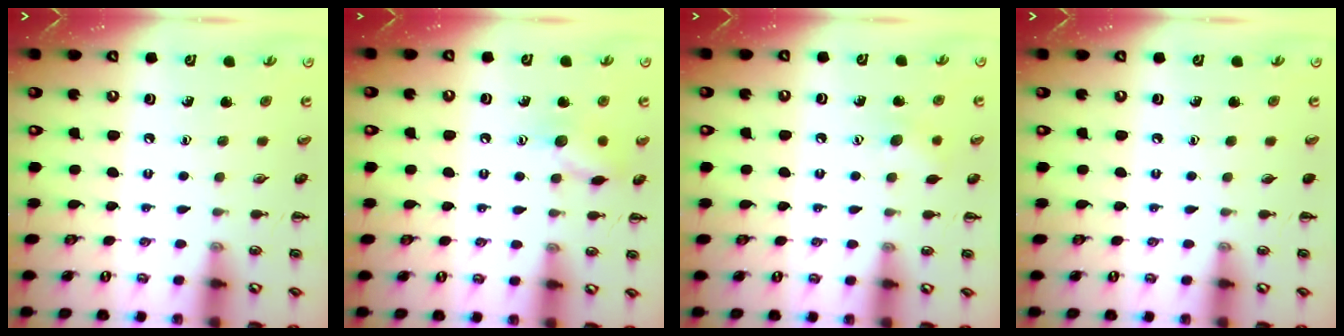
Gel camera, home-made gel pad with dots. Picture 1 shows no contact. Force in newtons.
{"total": 9.0, "press": 9.0, "slide": 0.9}
{"total": 7.3, "press": 7.1, "slide": 1.4}
{"total": 0.0}